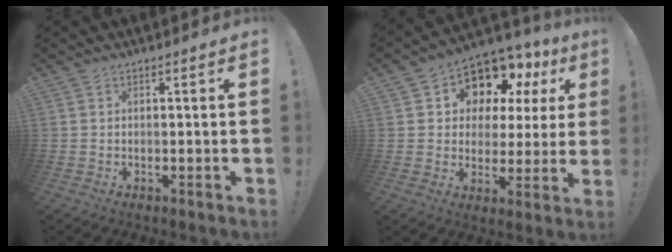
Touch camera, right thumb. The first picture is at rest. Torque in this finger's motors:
{"motor_torque": [0.60, 2.52, 1.25, 0.24, 0.01]}